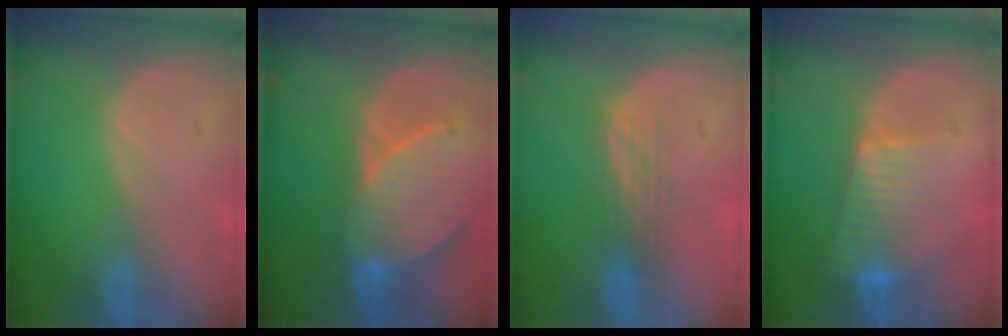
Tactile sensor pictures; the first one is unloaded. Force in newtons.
{"total": 9.6, "press": 8.7, "slide": 4.0}
{"total": 2.9, "press": 2.7, "slide": 1.2}
{"total": 7.5, "press": 6.5, "slide": 3.7}